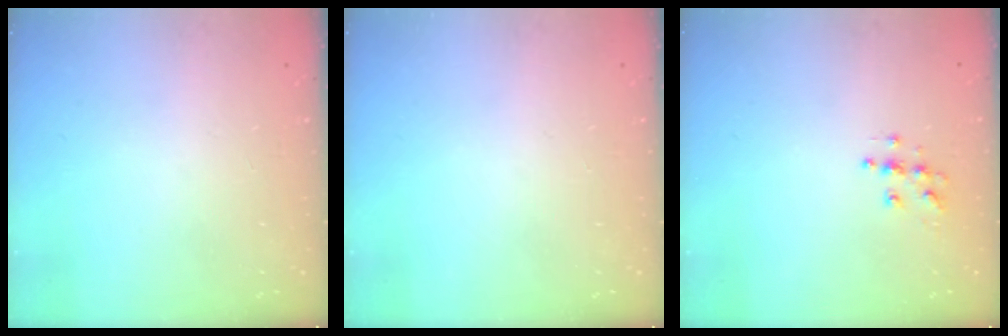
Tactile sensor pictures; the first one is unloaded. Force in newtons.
{"total": 0.0}
{"total": 5.7, "press": 5.7, "slide": 0.4}